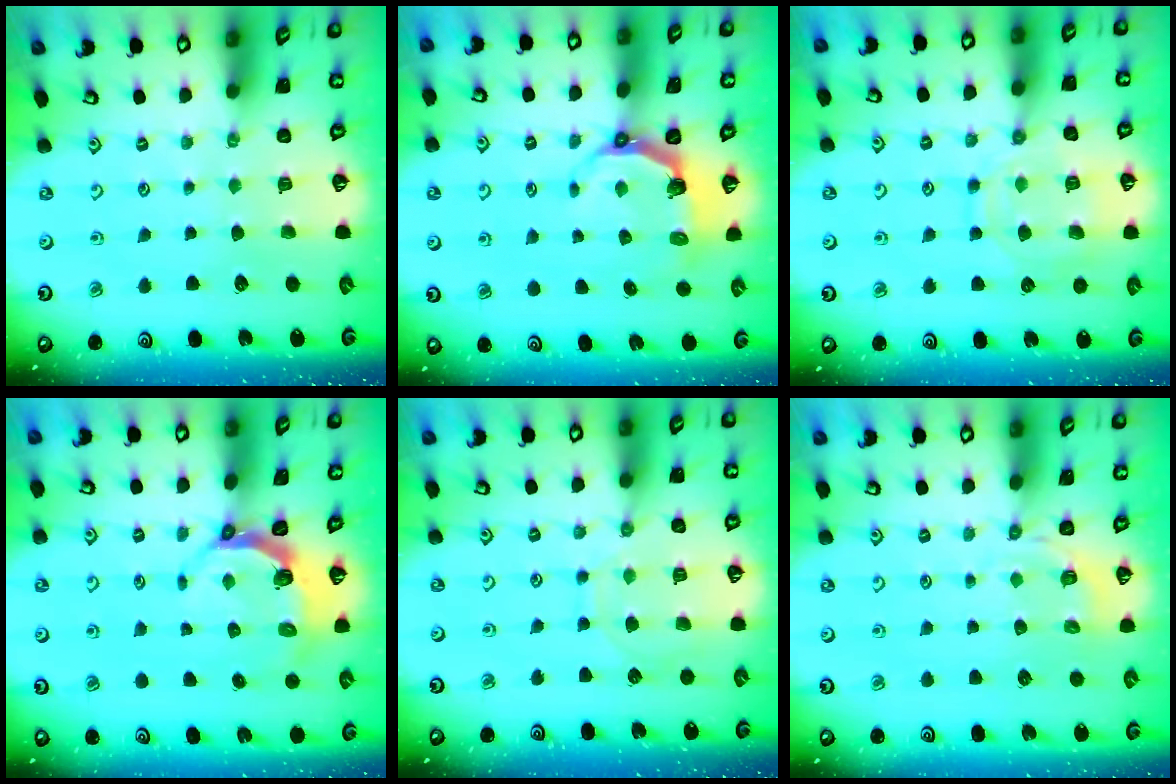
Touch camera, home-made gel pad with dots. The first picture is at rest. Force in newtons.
{"total": 4.9, "press": 3.2, "slide": 3.7}
{"total": 13.6, "press": 13.5, "slide": 1.2}
{"total": 4.5, "press": 3.2, "slide": 3.2}
{"total": 8.6, "press": 8.6, "slide": 0.6}
{"total": 2.9, "press": 2.2, "slide": 1.8}